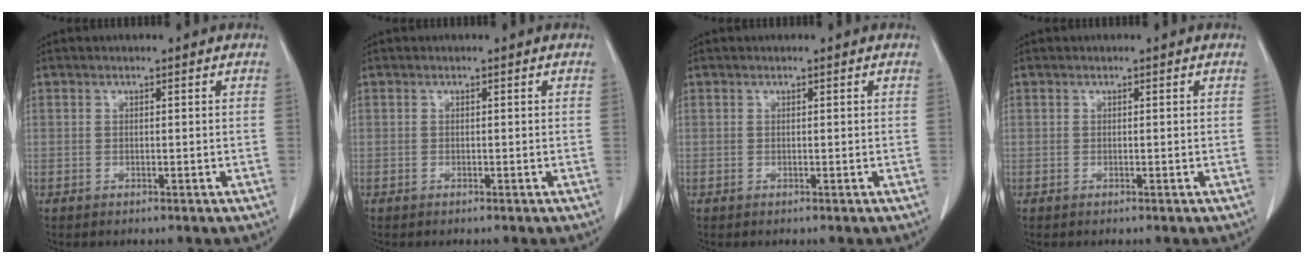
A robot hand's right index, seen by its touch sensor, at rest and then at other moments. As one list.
[{"total": 0.0}, {"total": 0.0}, {"total": 0.0}]